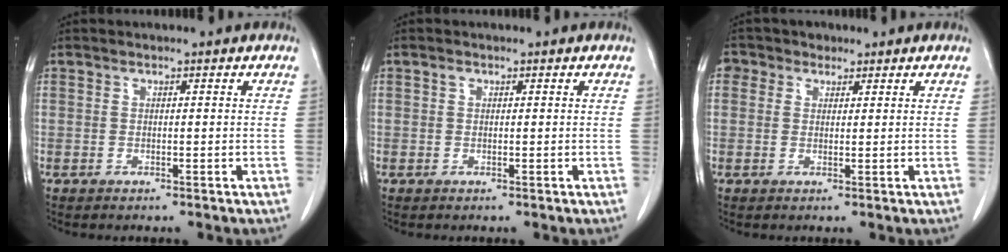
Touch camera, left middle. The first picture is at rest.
{"total": 0.6, "force": [0.2, 0.4, 0.2], "torque": [-0.004, 0.003, 0.002]}
{"total": 3.1, "force": [1.6, 2.6, 0.6], "torque": [-0.016, 0.015, 0.025]}